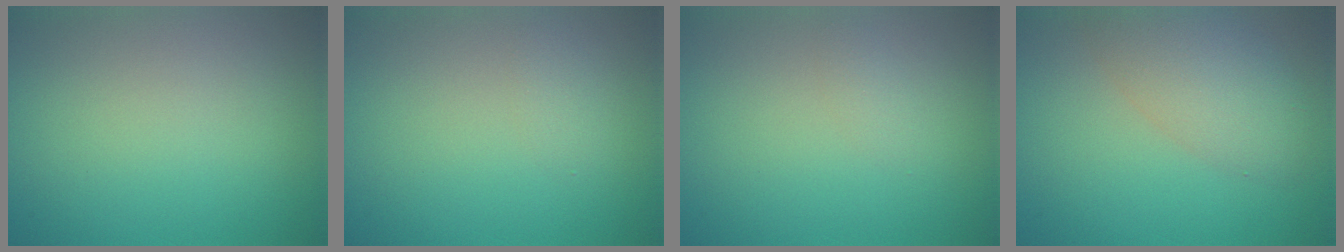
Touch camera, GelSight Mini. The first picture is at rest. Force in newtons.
{"total": 0.8, "press": 0.8, "slide": 0.0}
{"total": 0.8, "press": 0.8, "slide": 0.0}
{"total": 4.9, "press": 4.9, "slide": 0.2}